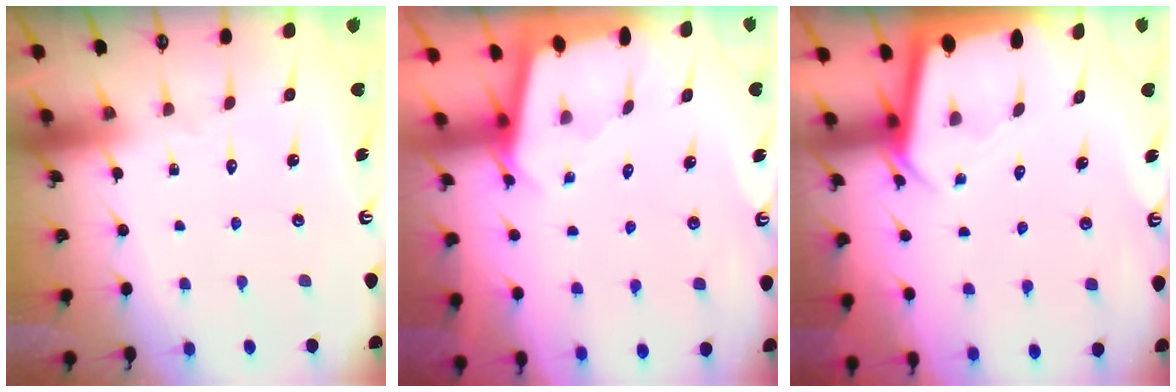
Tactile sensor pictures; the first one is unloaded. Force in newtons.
{"total": 1.9, "press": 1.9, "slide": 0.2}
{"total": 2.4, "press": 2.4, "slide": 0.1}